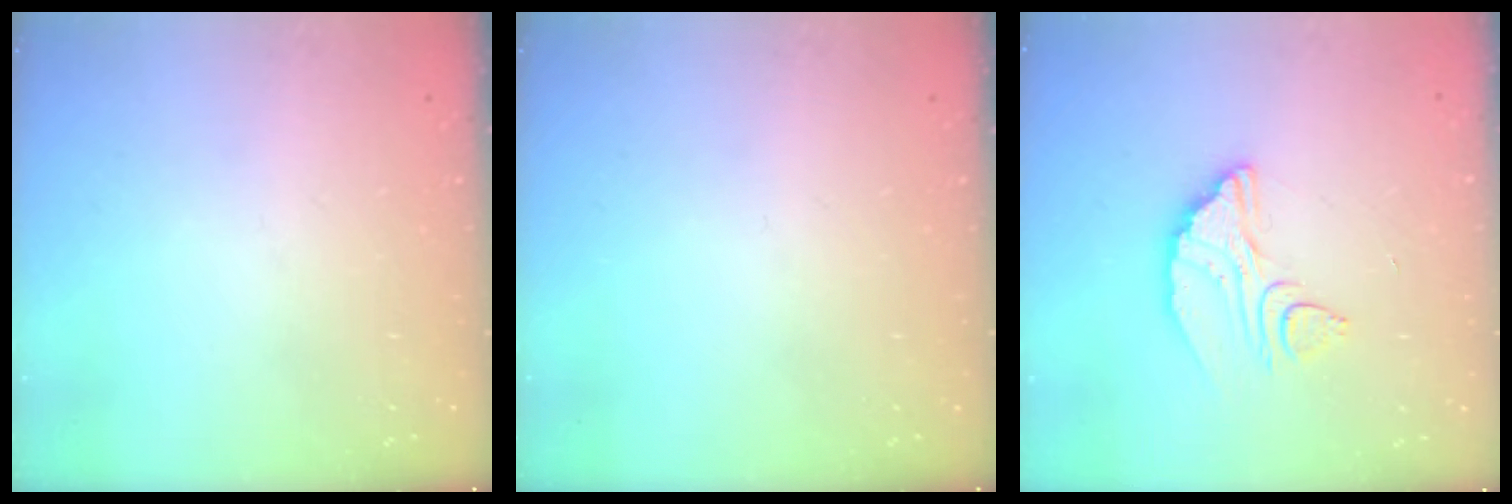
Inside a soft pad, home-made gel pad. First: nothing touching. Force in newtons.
{"total": 0.0}
{"total": 9.4, "press": 9.3, "slide": 0.7}